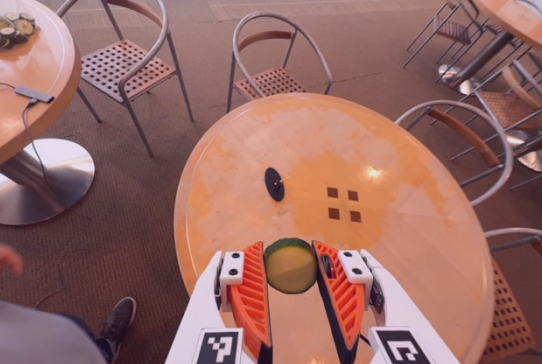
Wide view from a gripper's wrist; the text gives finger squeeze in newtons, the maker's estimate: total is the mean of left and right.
{"total": 8.0, "left": 8.0, "right": 8.0}